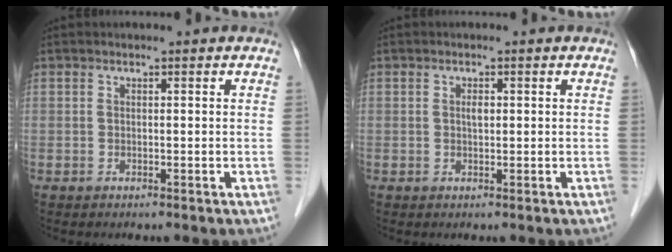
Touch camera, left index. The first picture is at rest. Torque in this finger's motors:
{"motor_torque": [0.16, 0.16, 0.08, 0.03]}